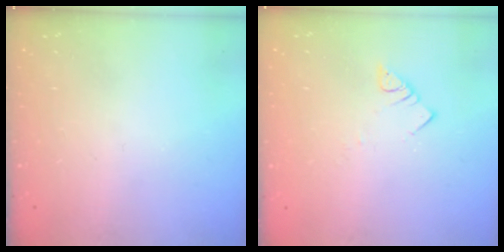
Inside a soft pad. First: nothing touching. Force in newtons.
{"total": 2.8, "press": 2.8, "slide": 0.2}